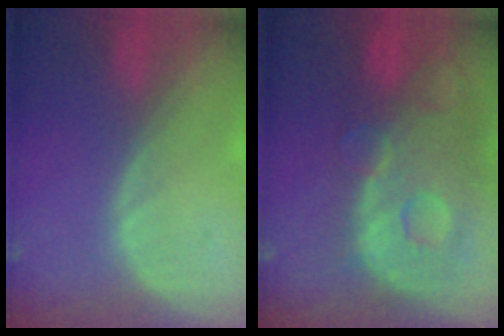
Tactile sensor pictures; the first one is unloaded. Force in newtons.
{"total": 13.4, "press": 11.0, "slide": 7.6}